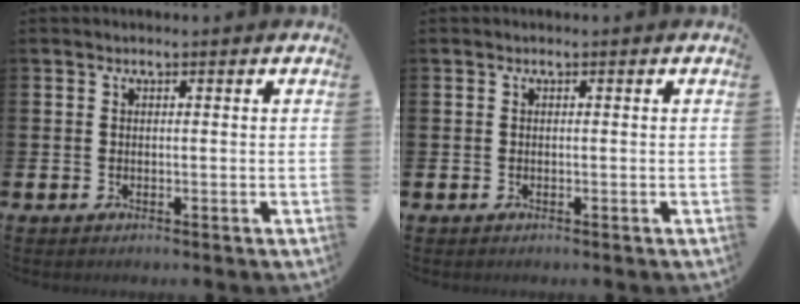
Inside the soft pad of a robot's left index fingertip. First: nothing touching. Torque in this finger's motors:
{"motor_torque": [0.00, 0.00, 0.00, 0.00]}